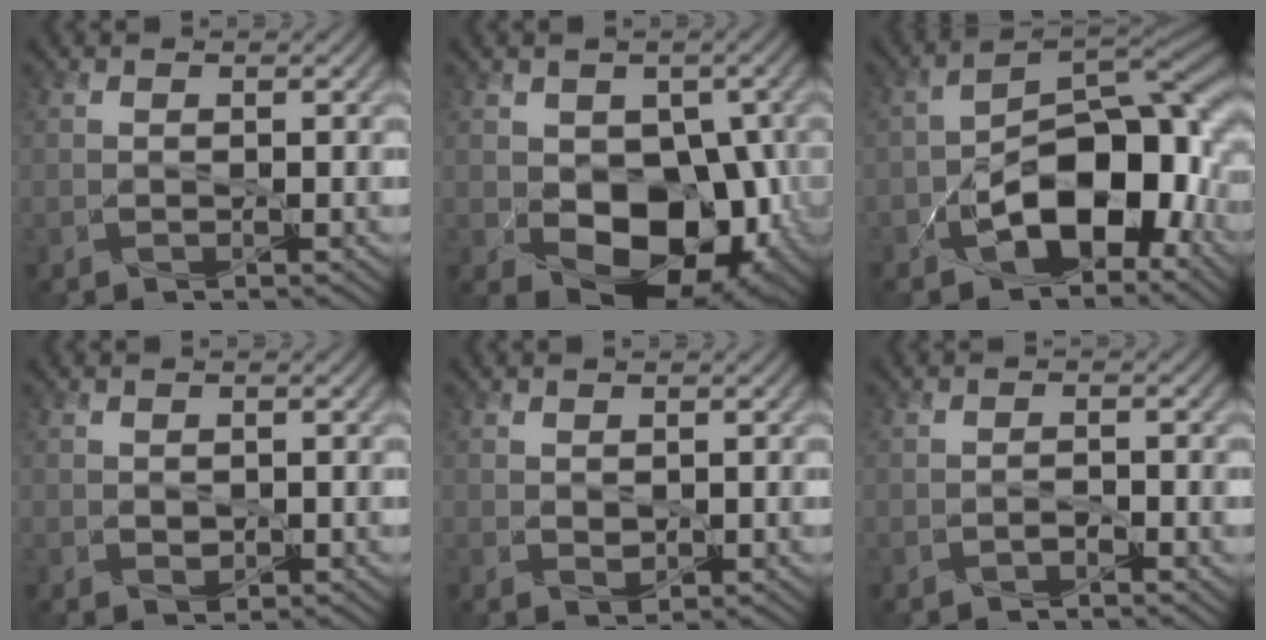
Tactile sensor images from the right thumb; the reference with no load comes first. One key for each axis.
{"total": 12.2, "fx": -1.6, "fy": 8.2, "fz": 8.8, "tx": -0.121, "ty": -0.022, "tz": -0.018}
{"total": 11.9, "fx": -4.9, "fy": 6.2, "fz": 8.9, "tx": -0.119, "ty": -0.006, "tz": -0.089}
{"total": 1.2, "fx": 0.4, "fy": 0.8, "fz": 0.8, "tx": -0.029, "ty": -0.006, "tz": 0.010}
{"total": 1.7, "fx": 0.7, "fy": 1.0, "fz": 1.3, "tx": -0.037, "ty": -0.006, "tz": 0.011}
{"total": 1.0, "fx": -0.7, "fy": -0.6, "fz": 0.3, "tx": -0.004, "ty": -0.001, "tz": -0.009}